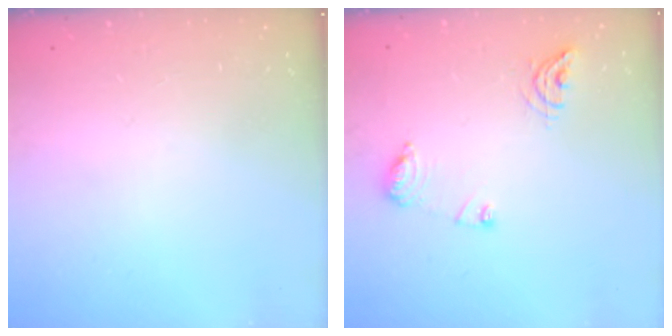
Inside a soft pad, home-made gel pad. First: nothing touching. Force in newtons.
{"total": 9.0, "press": 9.0, "slide": 0.7}